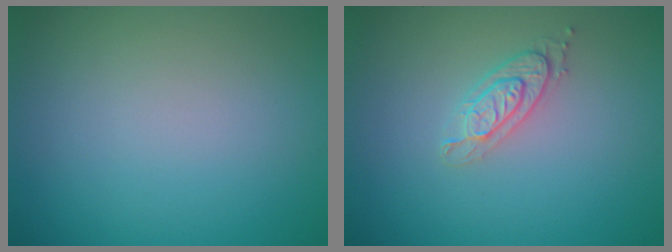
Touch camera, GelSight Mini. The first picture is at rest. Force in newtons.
{"total": 2.1, "press": 2.1, "slide": 0.4}